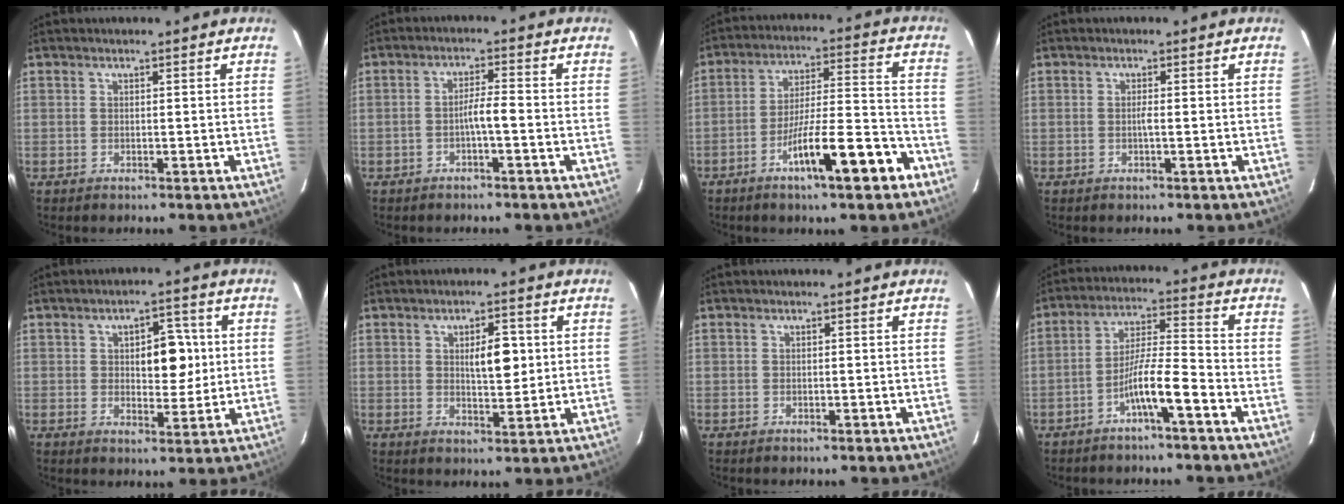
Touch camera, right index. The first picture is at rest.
{"total": 3.3, "force": [-1.1, 0.2, 3.1], "torque": [-0.050, 0.008, -0.021]}
{"total": 13.4, "force": [-7.2, 1.6, 11.2], "torque": [-0.182, 0.004, -0.116]}
{"total": 1.1, "force": [-0.2, 0.0, 1.1], "torque": [-0.022, 0.000, -0.004]}
{"total": 7.1, "force": [1.0, 3.5, 6.1], "torque": [-0.082, 0.013, 0.021]}
{"total": 5.7, "force": [1.0, 2.0, 5.2], "torque": [-0.081, 0.003, 0.020]}
{"total": 0.0}
{"total": 7.9, "force": [-4.2, 0.1, 6.7], "torque": [-0.127, 0.016, -0.076]}